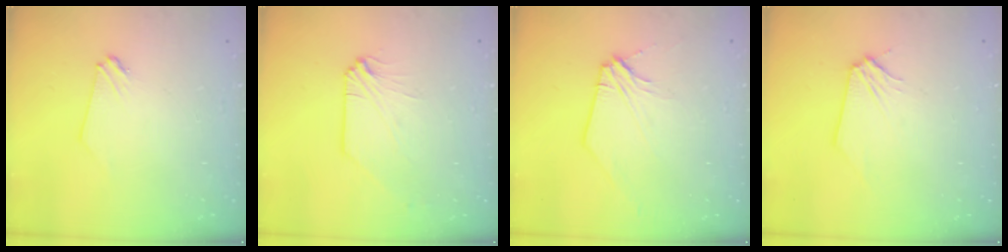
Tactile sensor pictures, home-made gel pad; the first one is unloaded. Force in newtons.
{"total": 0.0}
{"total": 2.9, "press": 2.8, "slide": 0.5}
{"total": 0.0}